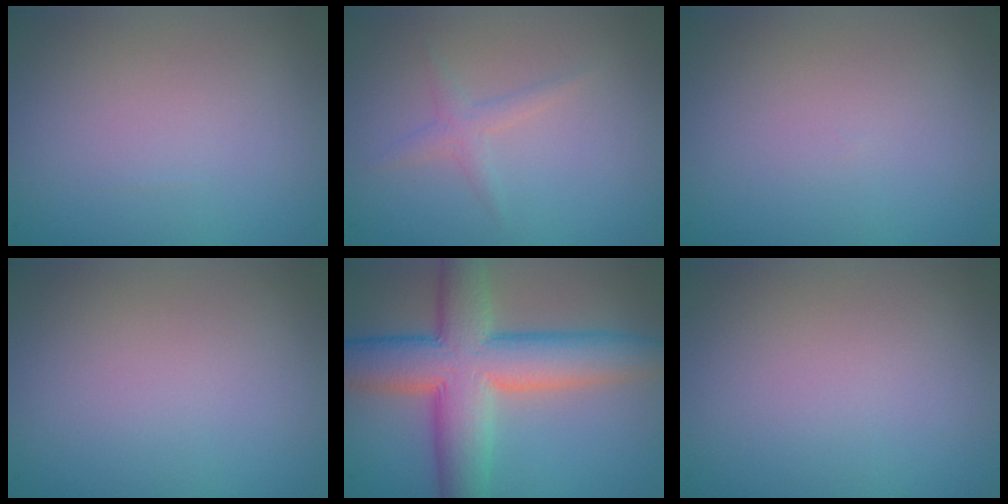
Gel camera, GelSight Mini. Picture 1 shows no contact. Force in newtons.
{"total": 1.3, "press": 1.3, "slide": 0.0}
{"total": 0.0}
{"total": 0.0}
{"total": 10.3, "press": 10.3, "slide": 0.3}
{"total": 0.0}